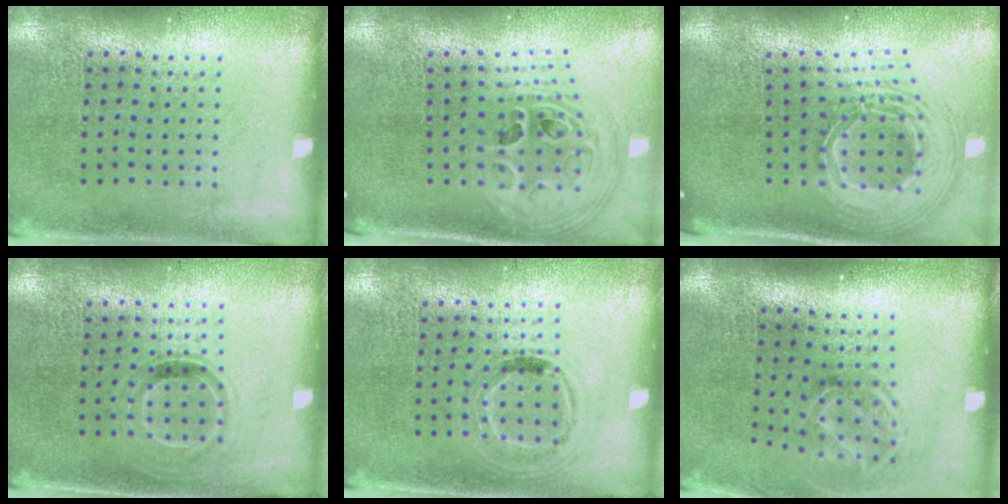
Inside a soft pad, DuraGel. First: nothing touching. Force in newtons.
{"total": 2.8, "press": 2.0, "slide": 1.9}
{"total": 2.8, "press": 1.9, "slide": 2.0}
{"total": 0.9, "press": 0.8, "slide": 0.4}
{"total": 0.9, "press": 0.9, "slide": 0.3}
{"total": 1.8, "press": 1.3, "slide": 1.3}